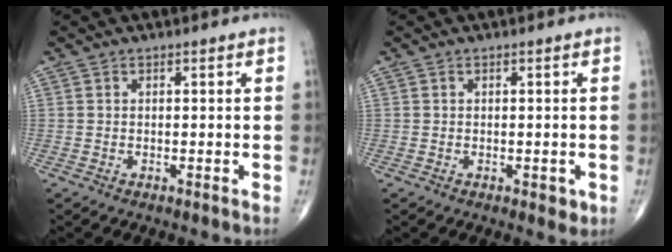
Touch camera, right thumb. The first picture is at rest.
{"total": 1.7, "force": [-0.5, 1.1, 1.2], "torque": [-0.005, -0.001, -0.005]}